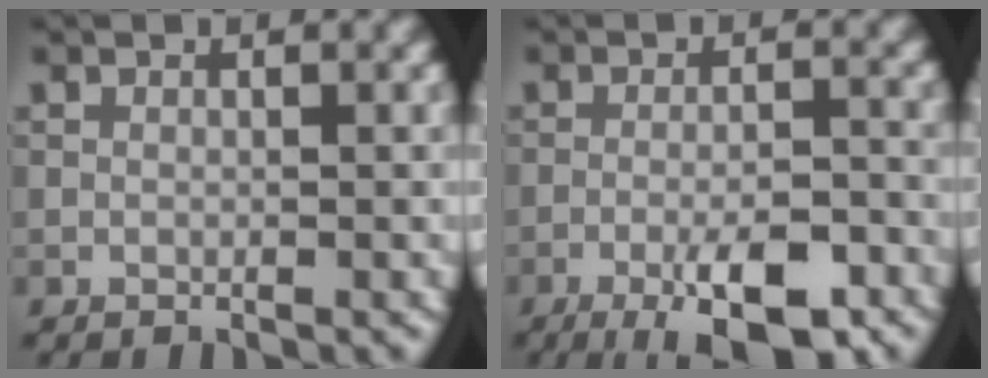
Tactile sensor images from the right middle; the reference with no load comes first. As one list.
[{"total": 6.9, "force": [-3.9, 1.7, 5.5], "torque": [-0.091, 0.000, -0.061]}]